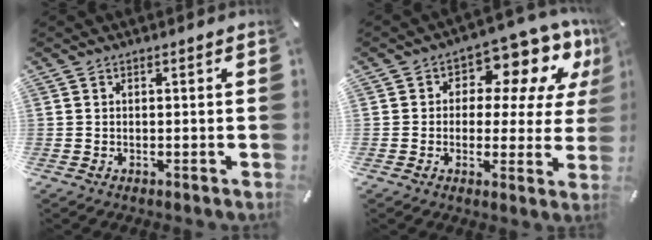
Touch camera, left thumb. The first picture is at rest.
{"total": 11.3, "force": [5.9, 6.8, 6.9], "torque": [-0.090, -0.046, 0.103]}